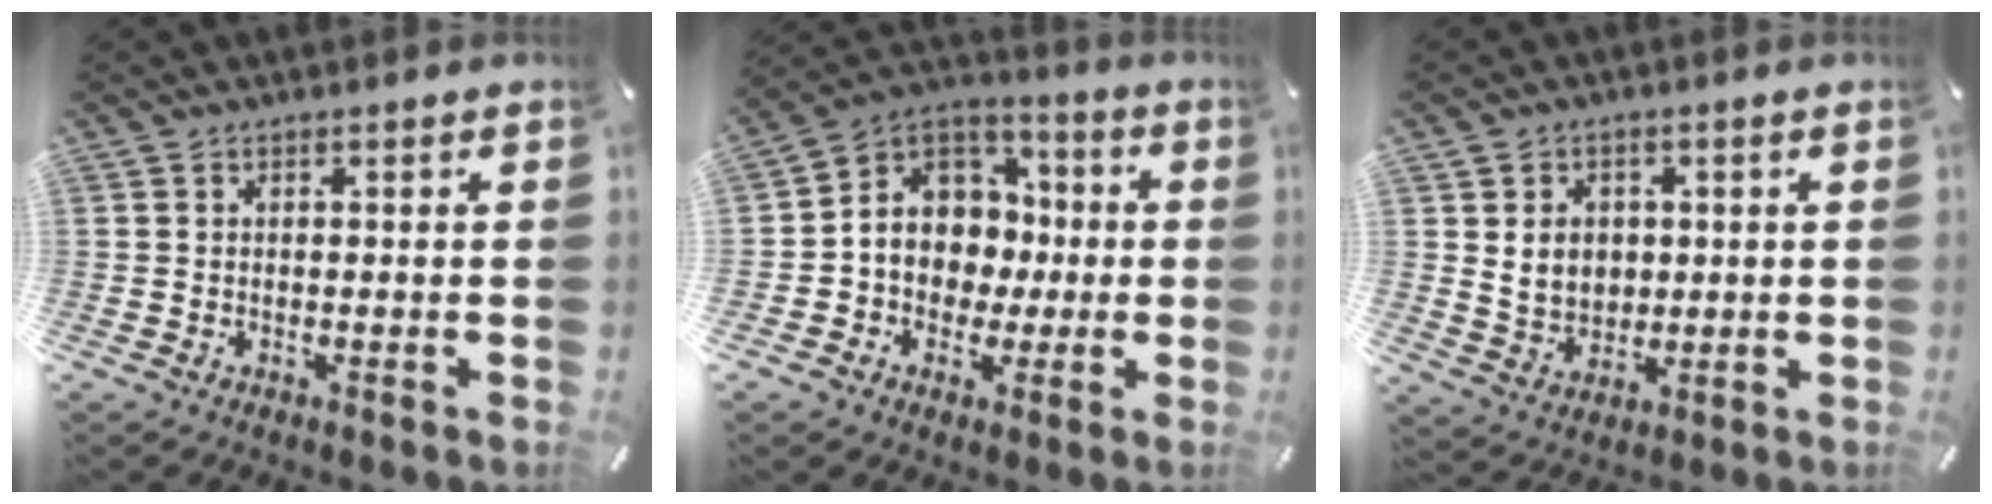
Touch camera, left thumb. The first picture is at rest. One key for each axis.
{"total": 10.0, "fx": 0.1, "fy": 9.6, "fz": 2.5, "tx": -0.059, "ty": -0.006, "tz": 0.009}
{"total": 6.4, "fx": 1.4, "fy": 5.8, "fz": 2.4, "tx": -0.040, "ty": 0.002, "tz": 0.023}